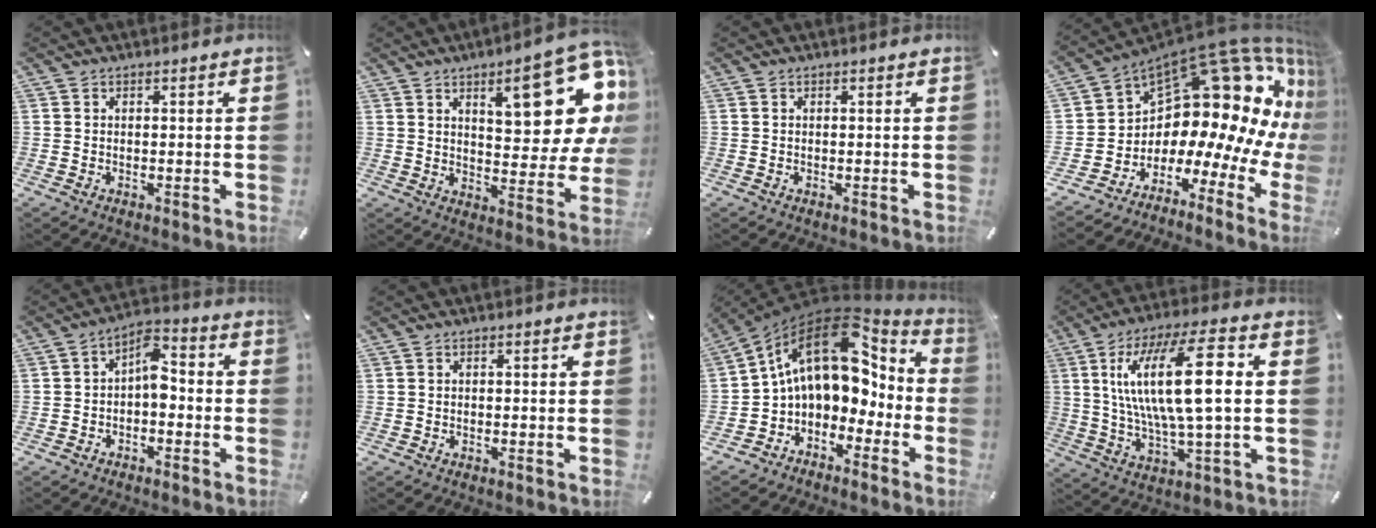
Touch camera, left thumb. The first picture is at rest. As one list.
[{"total": 19.5, "force": [10.0, 7.4, 15.0], "torque": [-0.187, -0.066, 0.155]}, {"total": 0.0}, {"total": 18.1, "force": [9.7, 9.7, 11.9], "torque": [-0.183, -0.114, 0.181]}, {"total": 6.5, "force": [-1.3, 3.9, 5.1], "torque": [-0.085, 0.010, -0.031]}, {"total": 0.0}, {"total": 15.8, "force": [4.2, 11.0, 10.6], "torque": [-0.171, -0.031, 0.073]}, {"total": 19.3, "force": [3.8, 5.3, 18.1], "torque": [-0.358, -0.005, 0.045]}]